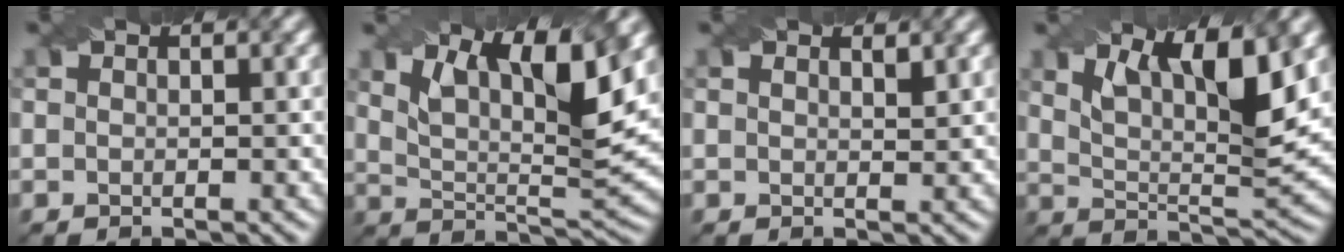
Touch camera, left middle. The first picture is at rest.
{"total": 9.7, "force": [5.1, 2.8, 7.8], "torque": [-0.140, -0.004, 0.091]}
{"total": 0.9, "force": [0.7, 0.2, 0.6], "torque": [-0.012, 0.000, 0.013]}
{"total": 8.4, "force": [4.3, 2.4, 6.9], "torque": [-0.121, -0.005, 0.078]}